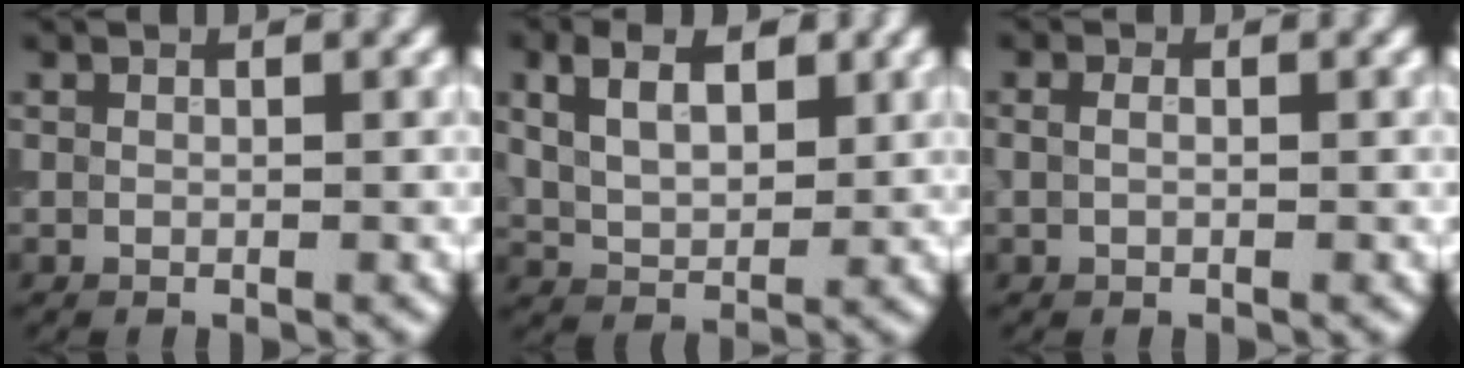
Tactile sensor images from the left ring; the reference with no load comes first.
{"total": 5.9, "force": [2.3, 3.5, 4.1], "torque": [-0.075, 0.010, 0.033]}
{"total": 1.5, "force": [0.5, 1.0, 1.1], "torque": [-0.017, 0.002, -0.010]}